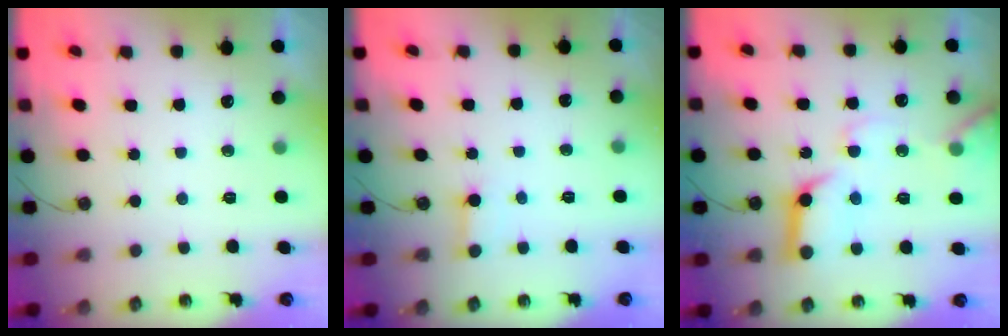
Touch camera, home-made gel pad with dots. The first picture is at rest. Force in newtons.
{"total": 2.3, "press": 2.3, "slide": 0.2}
{"total": 16.1, "press": 16.0, "slide": 1.2}